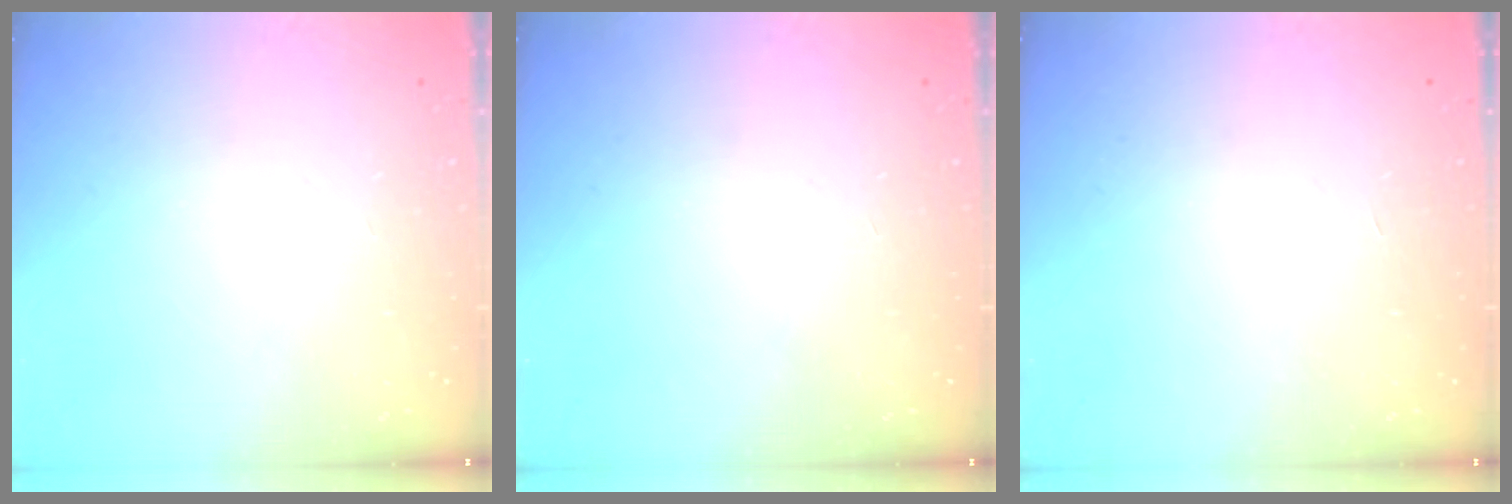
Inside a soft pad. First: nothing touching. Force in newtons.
{"total": 0.0}
{"total": 1.7, "press": 1.7, "slide": 0.1}